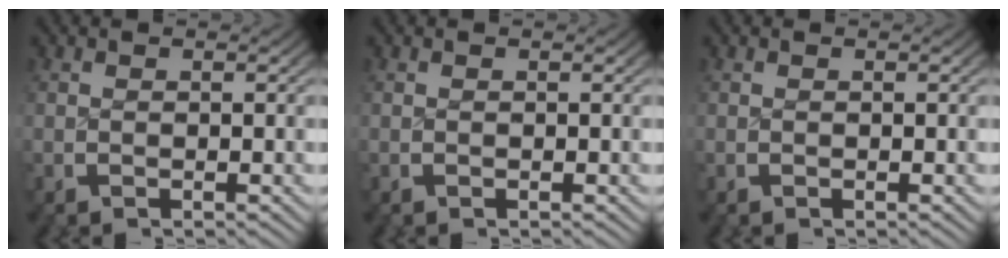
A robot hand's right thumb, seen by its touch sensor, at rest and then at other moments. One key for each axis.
{"total": 0.0}
{"total": 0.0}